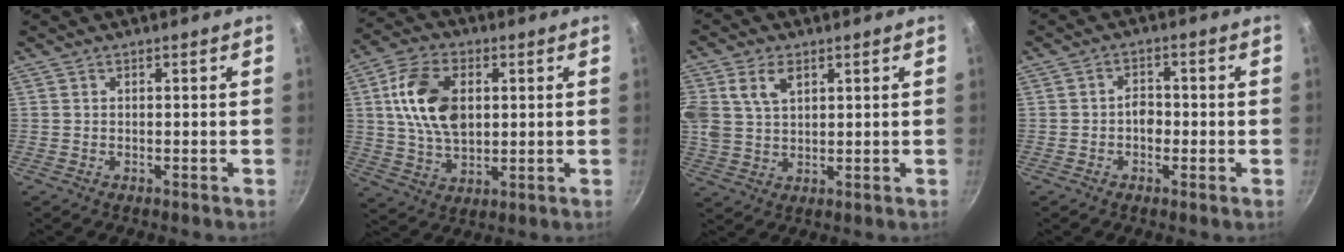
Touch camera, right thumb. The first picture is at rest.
{"total": 14.1, "force": [2.6, 8.9, 10.6], "torque": [-0.177, -0.001, 0.045]}
{"total": 11.6, "force": [4.4, 8.1, 7.1], "torque": [-0.153, 0.012, 0.087]}
{"total": 4.4, "force": [-0.9, 3.1, 2.9], "torque": [-0.025, 0.016, -0.021]}